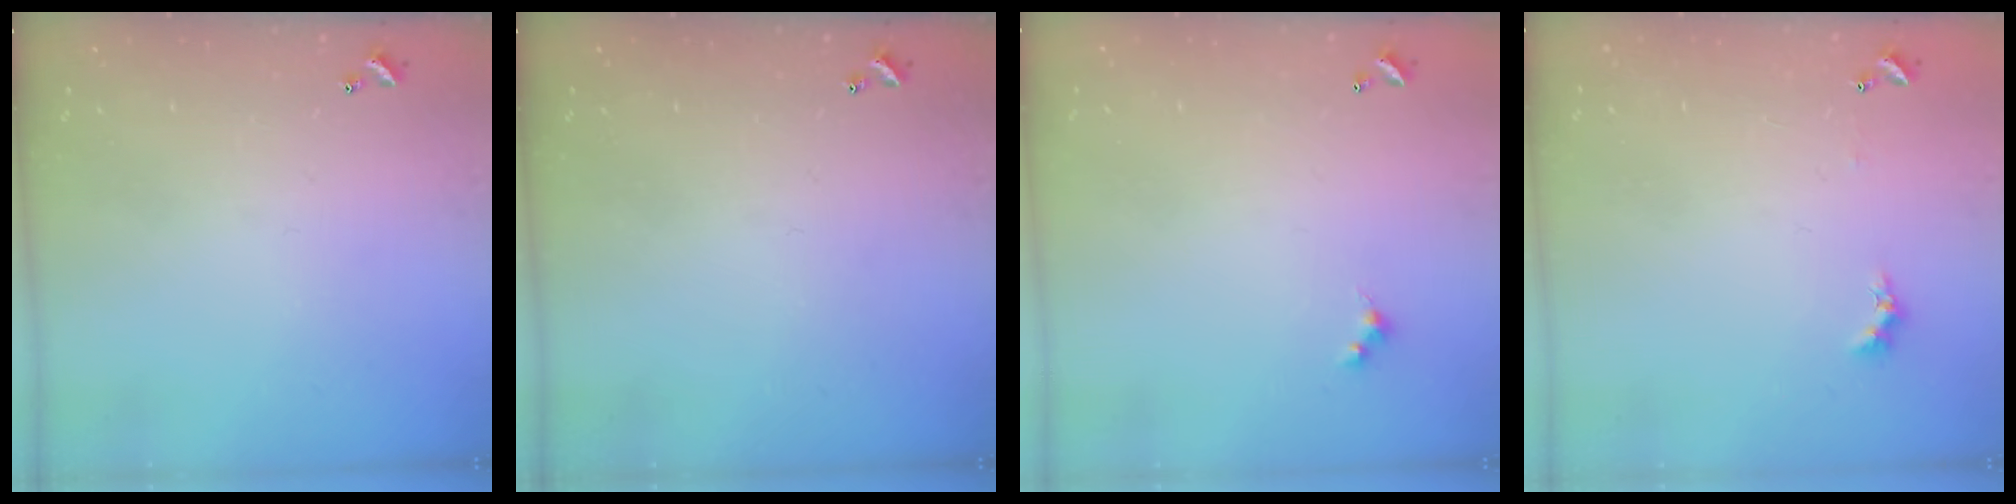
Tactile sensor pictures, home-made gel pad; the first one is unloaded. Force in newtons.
{"total": 0.0}
{"total": 1.5, "press": 1.4, "slide": 0.3}
{"total": 0.6, "press": 0.4, "slide": 0.5}